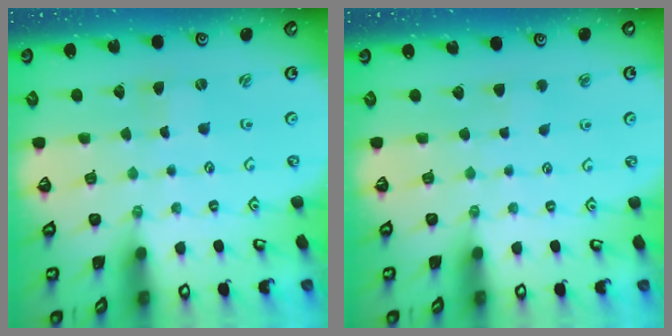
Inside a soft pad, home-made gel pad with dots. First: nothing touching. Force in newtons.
{"total": 2.4, "press": 2.4, "slide": 0.3}